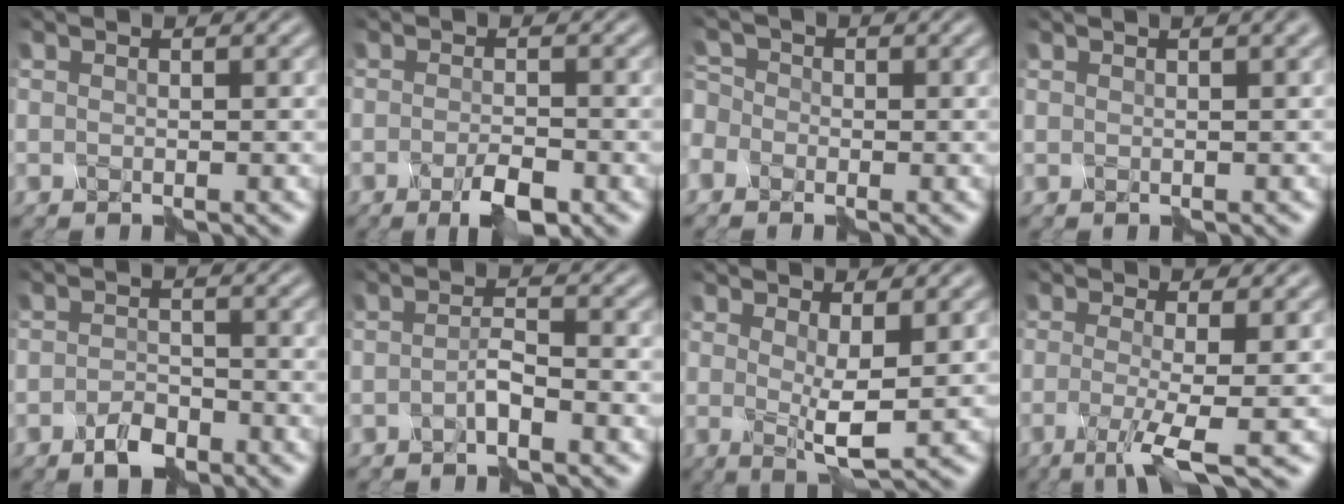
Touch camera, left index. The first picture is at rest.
{"total": 2.6, "force": [-1.7, 0.3, 1.9], "torque": [-0.046, 0.002, -0.033]}
{"total": 4.0, "force": [-1.4, 3.3, 1.9], "torque": [-0.060, 0.012, -0.030]}
{"total": 1.3, "force": [0.8, 0.1, 1.0], "torque": [-0.004, 0.004, 0.009]}
{"total": 2.1, "force": [-1.8, 0.6, 0.8], "torque": [-0.022, 0.006, -0.037]}
{"total": 1.5, "force": [-1.0, -0.4, 1.0], "torque": [-0.027, 0.008, -0.020]}
{"total": 3.0, "force": [0.6, 0.6, 2.8], "torque": [-0.057, -0.008, 0.013]}
{"total": 4.8, "force": [-1.9, 0.7, 4.4], "torque": [-0.091, -0.003, -0.043]}